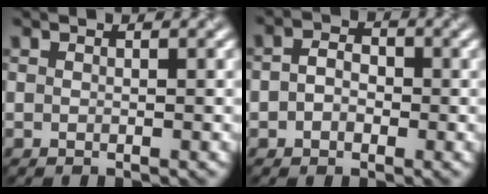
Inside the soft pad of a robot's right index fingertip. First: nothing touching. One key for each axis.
{"total": 2.3, "fx": -0.4, "fy": 1.8, "fz": 1.4, "tx": -0.024, "ty": 0.002, "tz": -0.014}